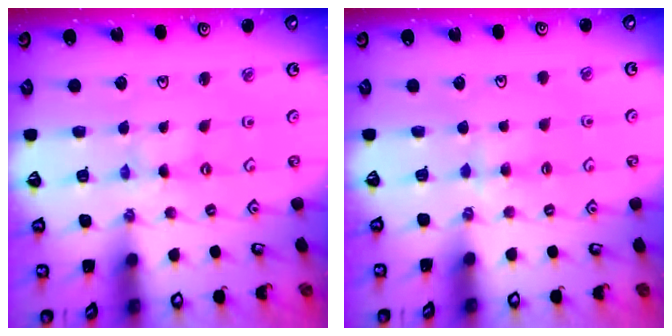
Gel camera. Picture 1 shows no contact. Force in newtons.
{"total": 4.6, "press": 4.6, "slide": 0.4}